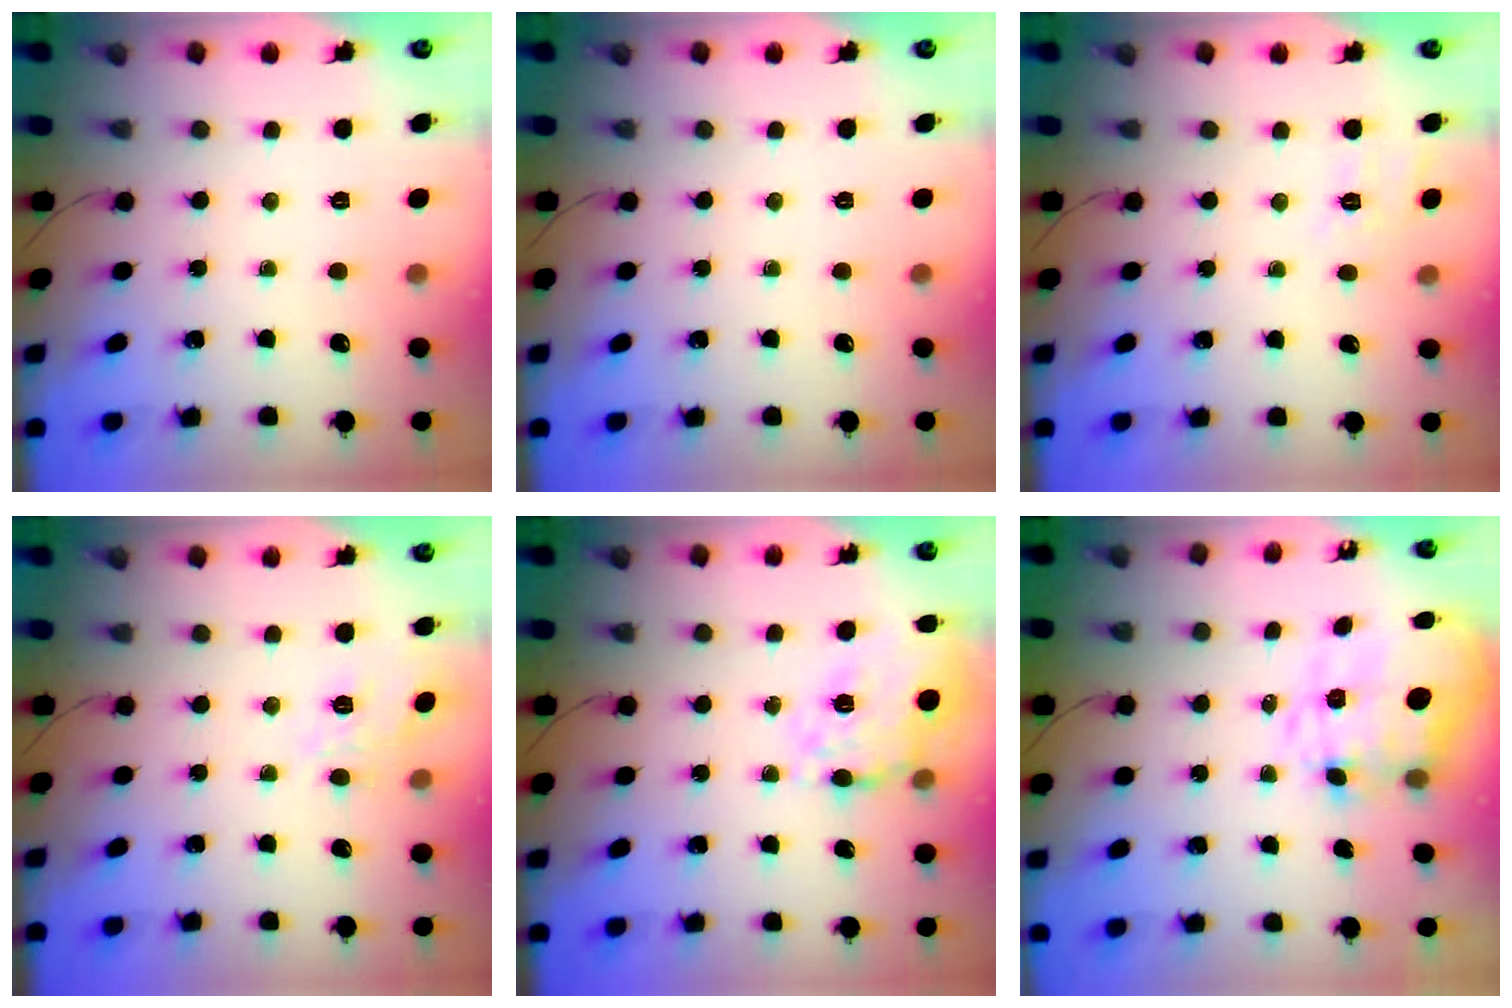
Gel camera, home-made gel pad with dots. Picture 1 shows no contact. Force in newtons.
{"total": 0.0}
{"total": 2.7, "press": 1.9, "slide": 2.0}
{"total": 8.4, "press": 8.4, "slide": 0.7}
{"total": 20.3, "press": 20.1, "slide": 2.7}
{"total": 11.1, "press": 11.0, "slide": 1.7}